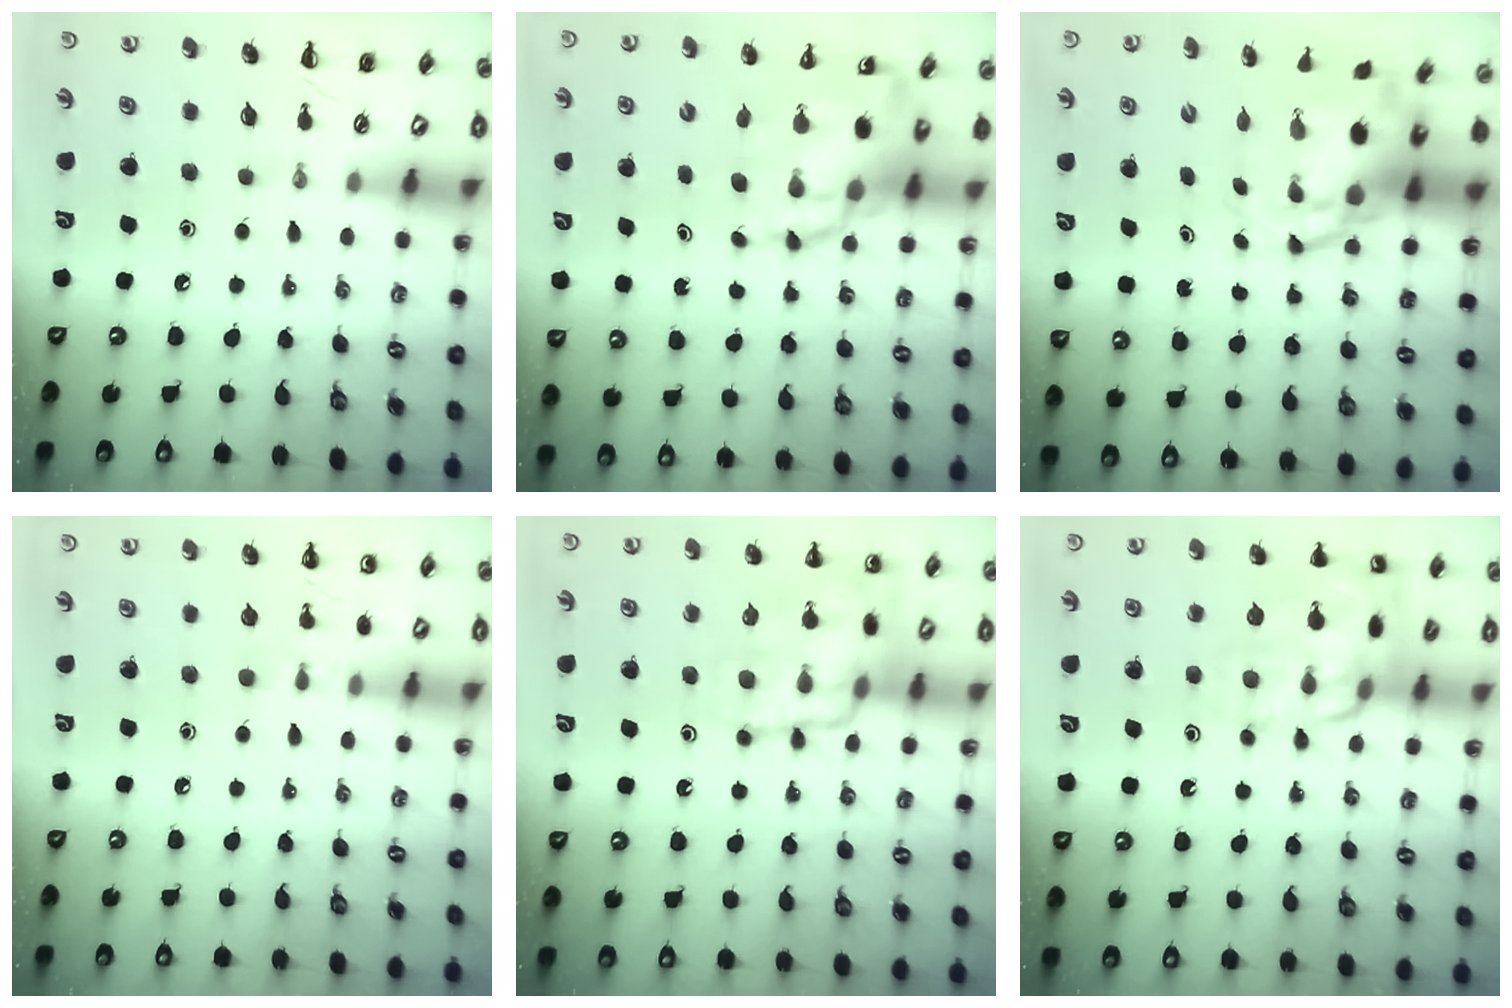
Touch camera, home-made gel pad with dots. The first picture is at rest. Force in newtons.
{"total": 10.5, "press": 10.1, "slide": 2.7}
{"total": 6.8, "press": 6.5, "slide": 2.0}
{"total": 5.3, "press": 5.0, "slide": 1.7}
{"total": 18.1, "press": 18.0, "slide": 1.7}
{"total": 18.1, "press": 18.1, "slide": 0.8}